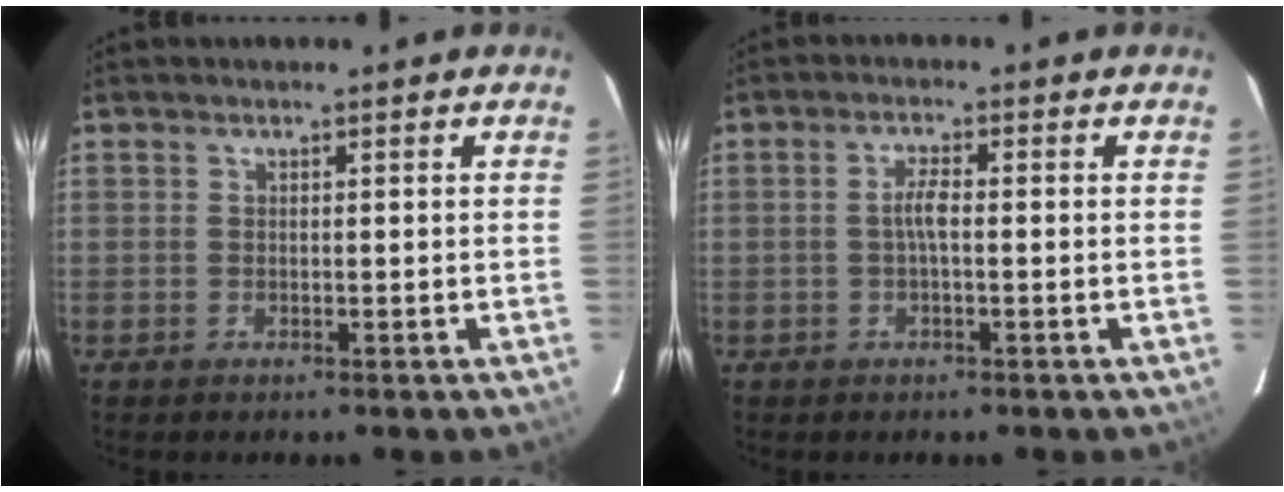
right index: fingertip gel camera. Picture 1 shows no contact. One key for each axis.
{"total": 2.5, "fx": -0.4, "fy": 0.3, "fz": 2.4, "tx": -0.050, "ty": 0.005, "tz": -0.007}